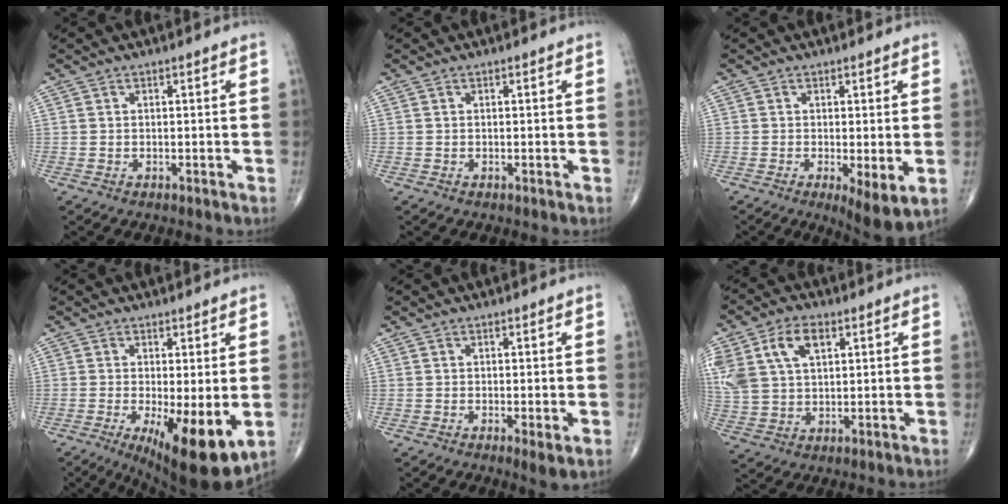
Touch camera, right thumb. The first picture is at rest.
{"total": 0.0}
{"total": 6.3, "force": [-1.3, 1.7, 5.9], "torque": [-0.098, -0.023, -0.019]}
{"total": 12.4, "force": [-3.0, 3.5, 11.5], "torque": [-0.175, -0.029, -0.035]}
{"total": 2.6, "force": [-0.5, 0.5, 2.4], "torque": [-0.047, -0.012, -0.009]}
{"total": 14.4, "force": [5.6, 9.0, 9.7], "torque": [-0.215, 0.002, 0.111]}